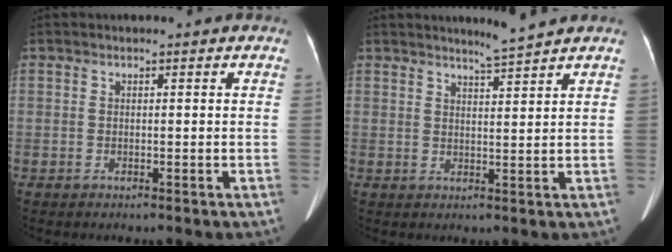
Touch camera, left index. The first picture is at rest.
{"total": 2.9, "force": [2.6, -1.2, 0.5], "torque": [-0.016, -0.013, 0.050]}